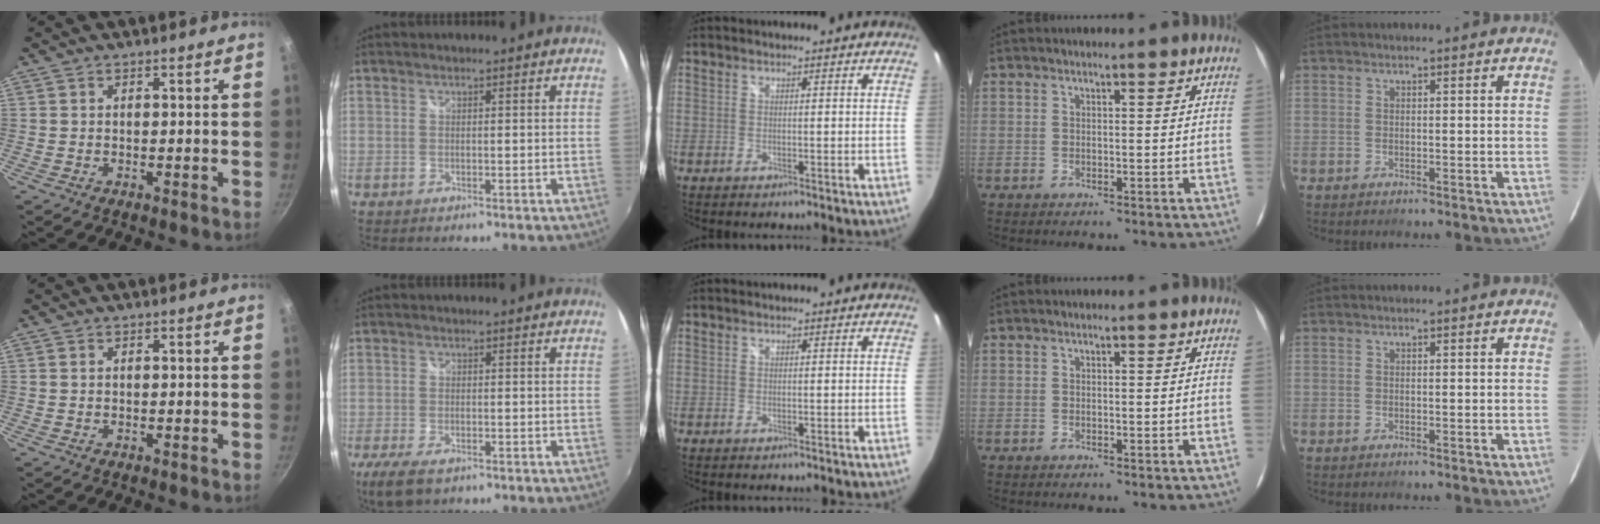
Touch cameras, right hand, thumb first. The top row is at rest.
{"index": {"total": 6.0, "force": [-3.7, 2.6, 4.0], "torque": [-0.093, -0.023, -0.066]}}